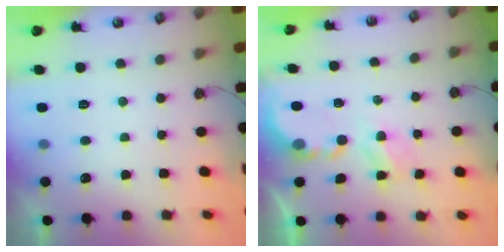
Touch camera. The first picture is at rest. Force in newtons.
{"total": 4.0, "press": 4.0, "slide": 0.1}